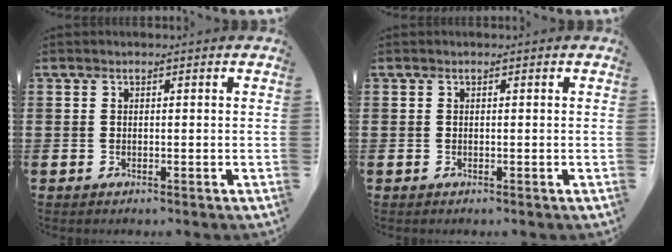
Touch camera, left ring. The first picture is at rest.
{"total": 0.0}